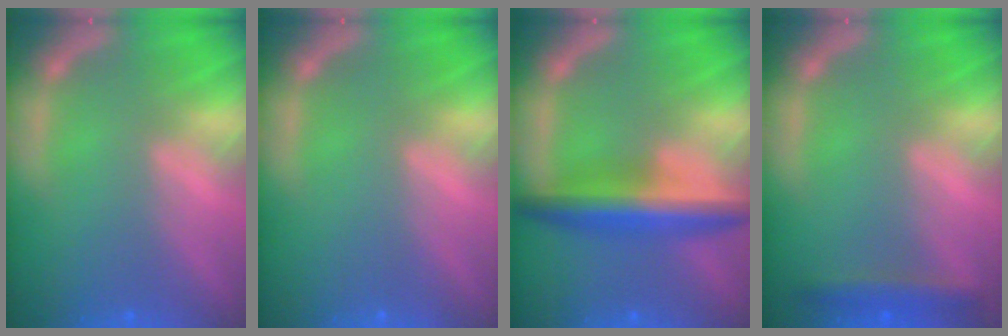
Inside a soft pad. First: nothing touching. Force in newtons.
{"total": 0.0}
{"total": 6.0}
{"total": 2.4}